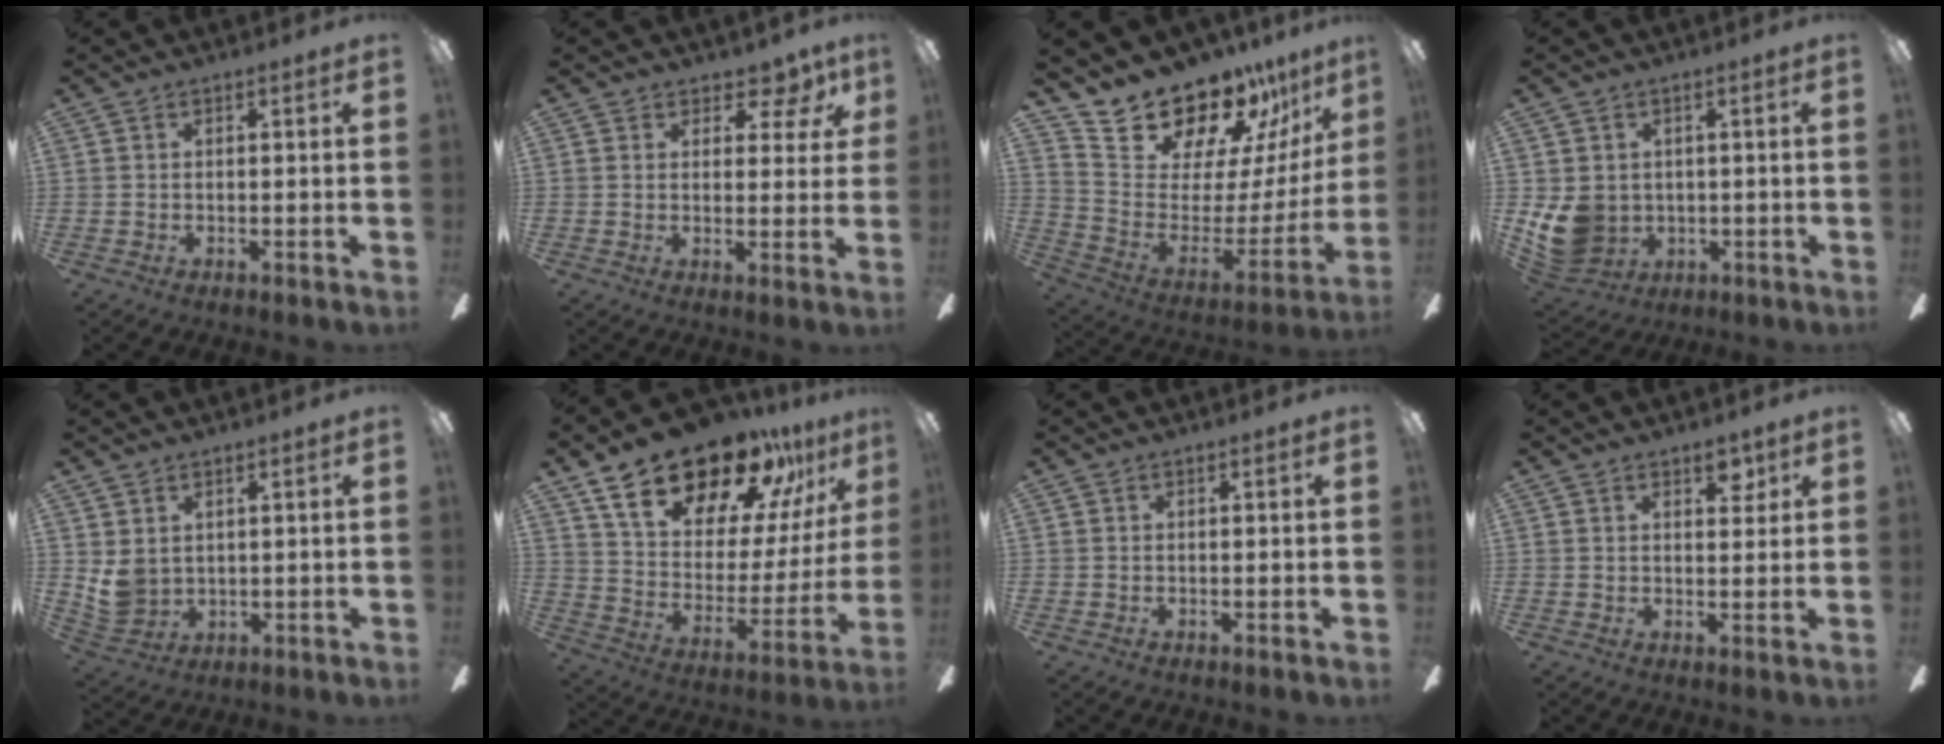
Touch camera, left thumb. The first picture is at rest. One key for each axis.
{"total": 5.4, "fx": 3.2, "fy": 3.7, "fz": 2.2, "tx": -0.012, "ty": -0.017, "tz": 0.056}
{"total": 17.5, "fx": 16.4, "fy": 5.4, "fz": 2.8, "tx": -0.056, "ty": -0.157, "tz": 0.294}
{"total": 8.7, "fx": -0.8, "fy": 7.7, "fz": 3.9, "tx": -0.100, "ty": -0.002, "tz": -0.011}
{"total": 5.1, "fx": 1.5, "fy": 4.3, "fz": 2.4, "tx": -0.064, "ty": -0.006, "tz": 0.030}
{"total": 23.9, "fx": 17.7, "fy": 10.5, "fz": 12.2, "tx": -0.212, "ty": -0.108, "tz": 0.311}
{"total": 0.0}
{"total": 3.6, "fx": 2.3, "fy": 1.9, "fz": 2.2, "tx": -0.007, "ty": -0.010, "tz": 0.031}